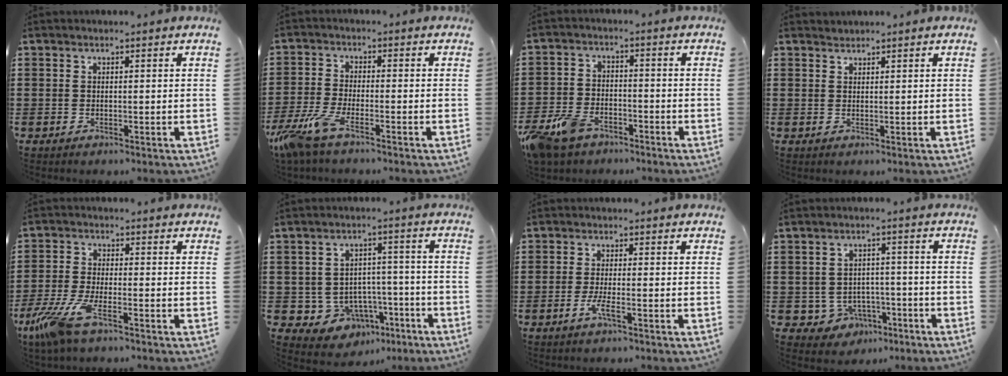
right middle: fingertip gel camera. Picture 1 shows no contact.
{"total": 6.4, "force": [-4.3, 1.4, 4.5], "torque": [-0.128, -0.022, -0.089]}
{"total": 7.1, "force": [-5.6, 3.2, 2.9], "torque": [-0.082, 0.007, -0.113]}
{"total": 0.9, "force": [0.8, 0.1, -0.2], "torque": [0.002, 0.000, 0.017]}
{"total": 7.2, "force": [-4.4, 1.6, 5.5], "torque": [-0.142, -0.021, -0.088]}
{"total": 5.5, "force": [-2.7, 4.6, 1.0], "torque": [-0.036, 0.017, -0.046]}
{"total": 2.9, "force": [-1.4, 0.2, 2.5], "torque": [-0.058, -0.007, -0.028]}
{"total": 4.0, "force": [-2.4, 3.0, 1.0], "torque": [-0.030, 0.009, -0.048]}